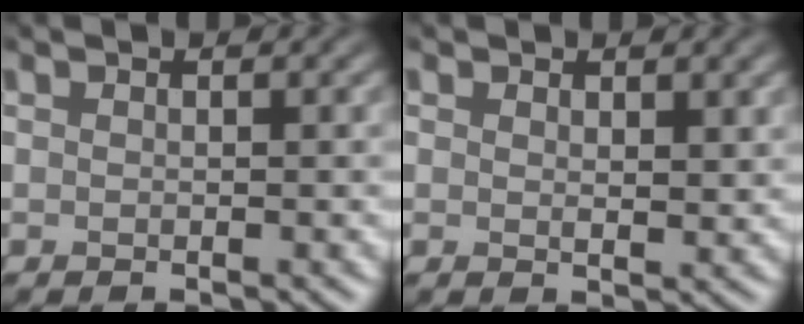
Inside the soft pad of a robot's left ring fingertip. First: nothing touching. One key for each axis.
{"total": 1.5, "fx": 1.1, "fy": 0.7, "fz": 0.7, "tx": -0.011, "ty": -0.006, "tz": 0.017}